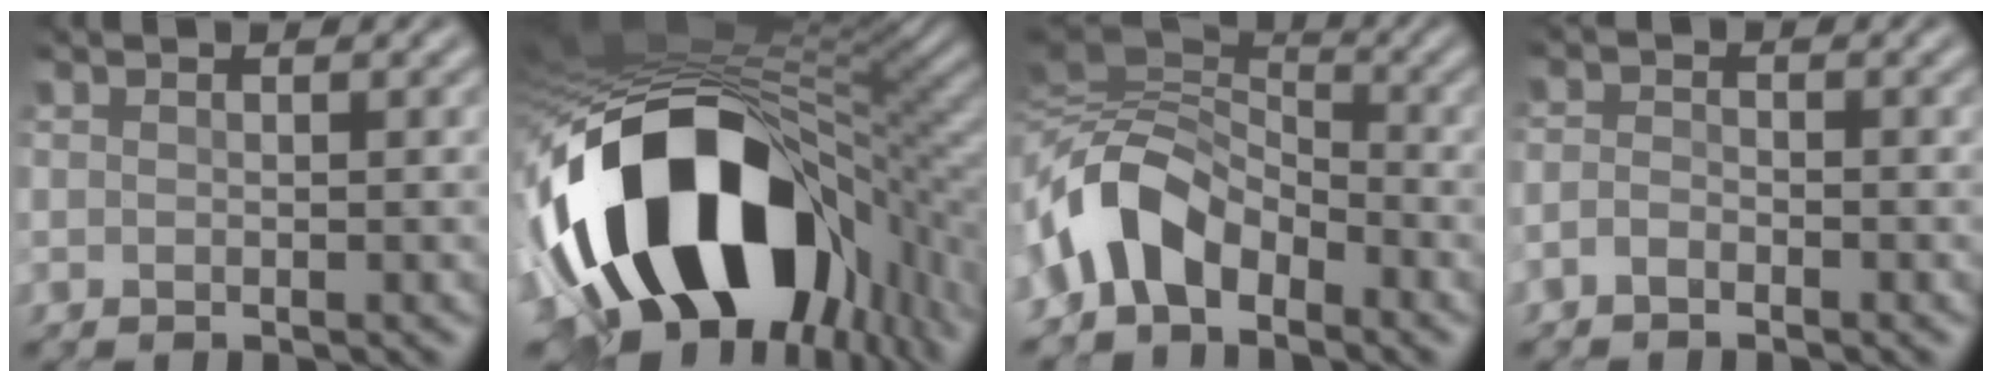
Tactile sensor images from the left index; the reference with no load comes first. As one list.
[{"total": 18.4, "force": [-5.3, 10.4, 14.2], "torque": [-0.265, -0.032, -0.061]}, {"total": 6.7, "force": [-2.6, 4.0, 4.7], "torque": [-0.090, 0.011, -0.061]}, {"total": 1.2, "force": [-1.0, 0.4, 0.5], "torque": [-0.013, 0.006, -0.025]}]